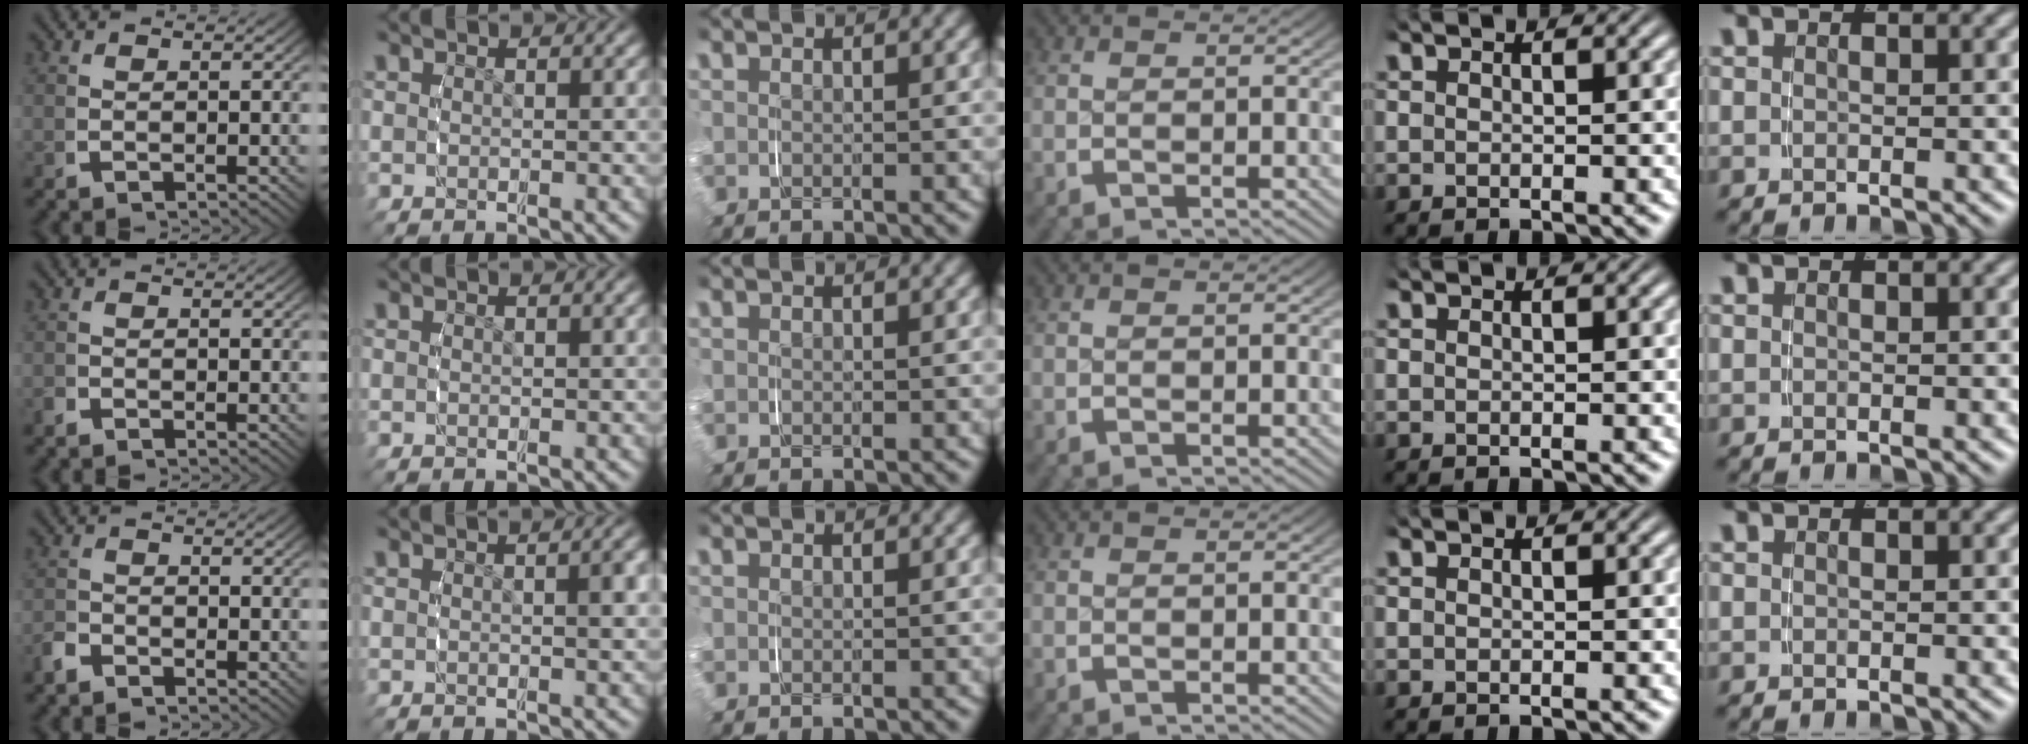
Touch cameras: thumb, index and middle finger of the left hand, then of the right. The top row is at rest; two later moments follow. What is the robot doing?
{"motion": "grasp_and_lifting", "object": "lipstick"}